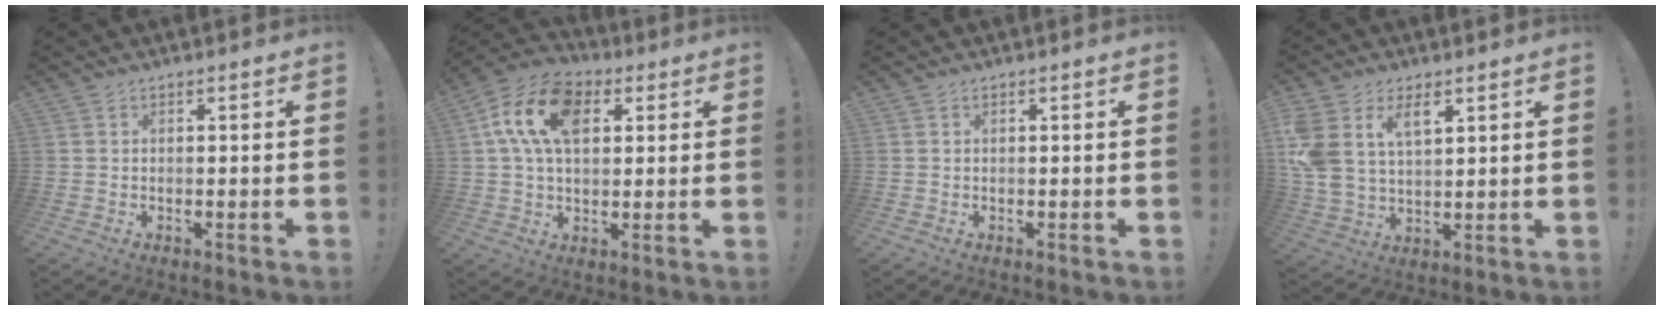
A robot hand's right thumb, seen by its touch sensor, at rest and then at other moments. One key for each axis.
{"total": 16.3, "fx": 5.3, "fy": 10.3, "fz": 11.5, "tx": -0.197, "ty": 0.006, "tz": 0.098}
{"total": 0.0}
{"total": 10.4, "fx": 5.5, "fy": 6.2, "fz": 6.2, "tx": -0.136, "ty": -0.020, "tz": 0.104}